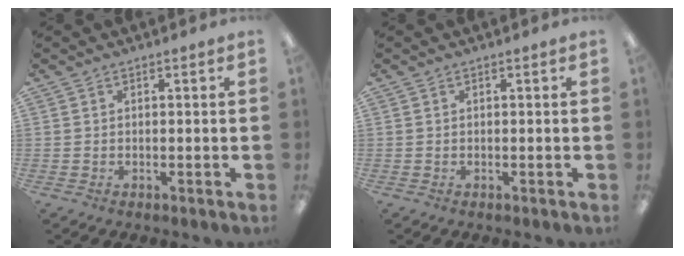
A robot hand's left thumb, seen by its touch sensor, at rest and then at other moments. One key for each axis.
{"total": 0.0}